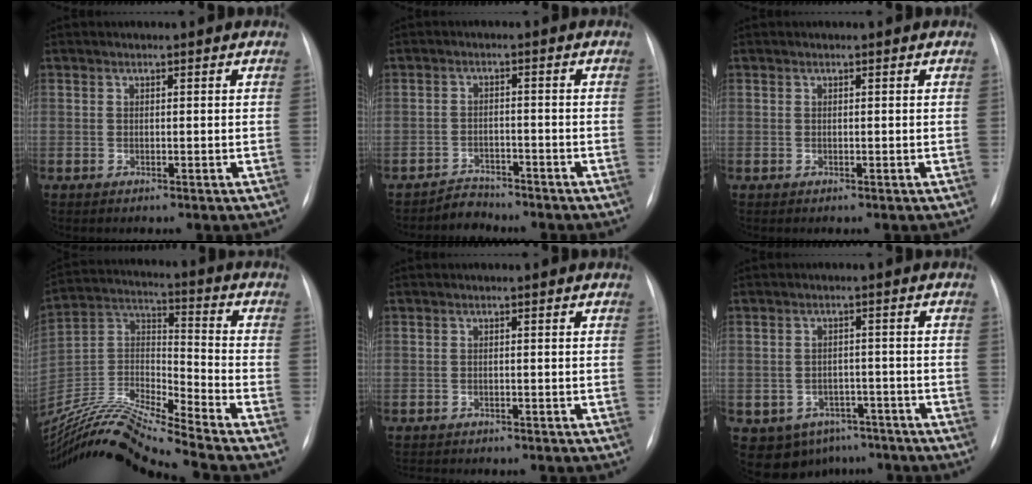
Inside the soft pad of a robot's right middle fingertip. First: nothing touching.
{"total": 3.0, "force": [-2.8, 0.7, -0.9], "torque": [0.015, -0.007, -0.047]}
{"total": 0.0}
{"total": 19.0, "force": [-17.2, -1.8, 7.9], "torque": [-0.168, 0.004, -0.318]}
{"total": 5.0, "force": [-4.4, 1.5, 1.8], "torque": [-0.025, -0.002, -0.054]}
{"total": 8.8, "force": [-5.8, 6.3, 1.9], "torque": [-0.023, 0.015, -0.070]}